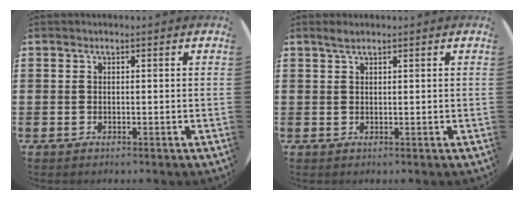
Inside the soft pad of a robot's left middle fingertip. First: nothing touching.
{"total": 1.1, "force": [0.9, 0.1, 0.6], "torque": [-0.012, 0.002, 0.016]}